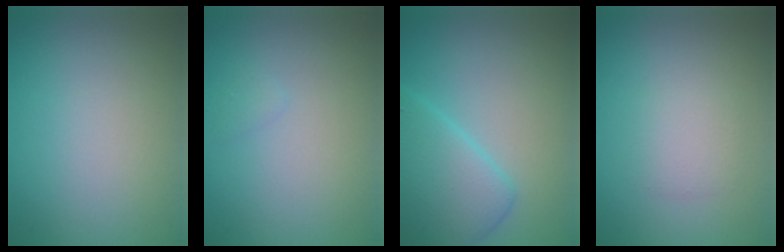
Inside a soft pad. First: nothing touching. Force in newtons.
{"total": 0.5, "press": 0.5, "slide": 0.1}
{"total": 5.1, "press": 5.1, "slide": 0.2}
{"total": 1.9, "press": 1.9, "slide": 0.1}